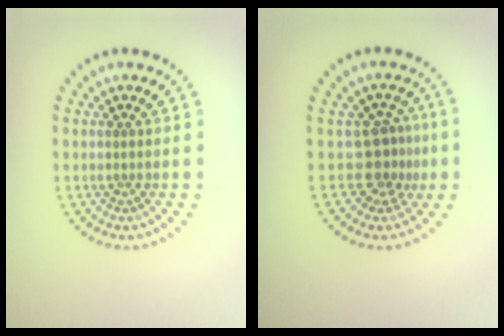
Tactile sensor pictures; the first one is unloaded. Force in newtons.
{"total": 2.8, "press": 2.0, "slide": 2.0}